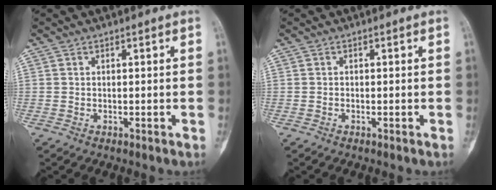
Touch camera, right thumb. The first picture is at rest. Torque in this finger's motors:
{"motor_torque": [-0.45, 0.43, 0.14, 0.14, -0.10]}